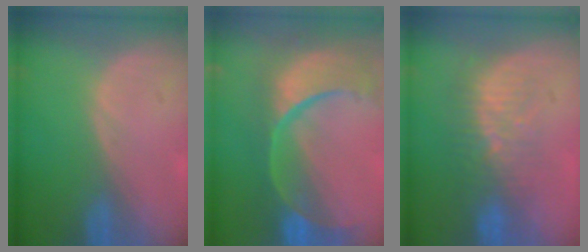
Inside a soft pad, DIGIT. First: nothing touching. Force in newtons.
{"total": 13.6, "press": 10.9, "slide": 8.2}
{"total": 8.1, "press": 7.6, "slide": 2.6}